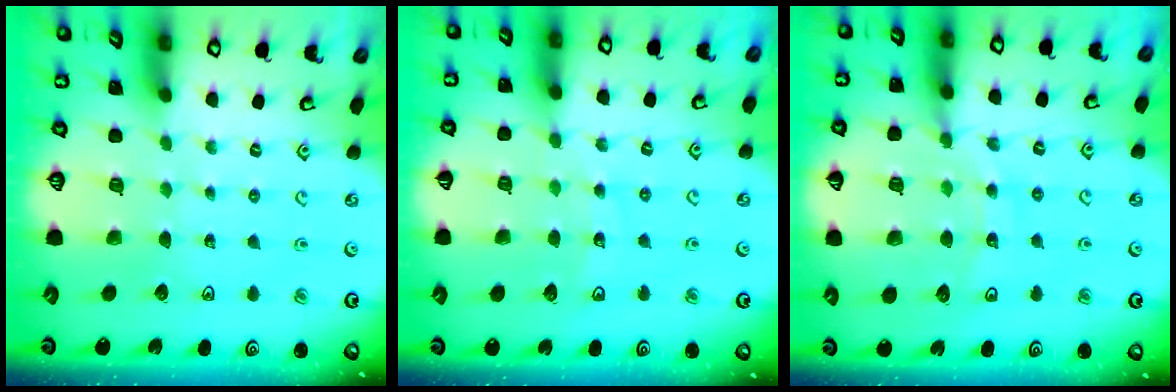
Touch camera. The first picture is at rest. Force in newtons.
{"total": 10.7, "press": 10.3, "slide": 3.0}
{"total": 11.7, "press": 11.6, "slide": 1.5}